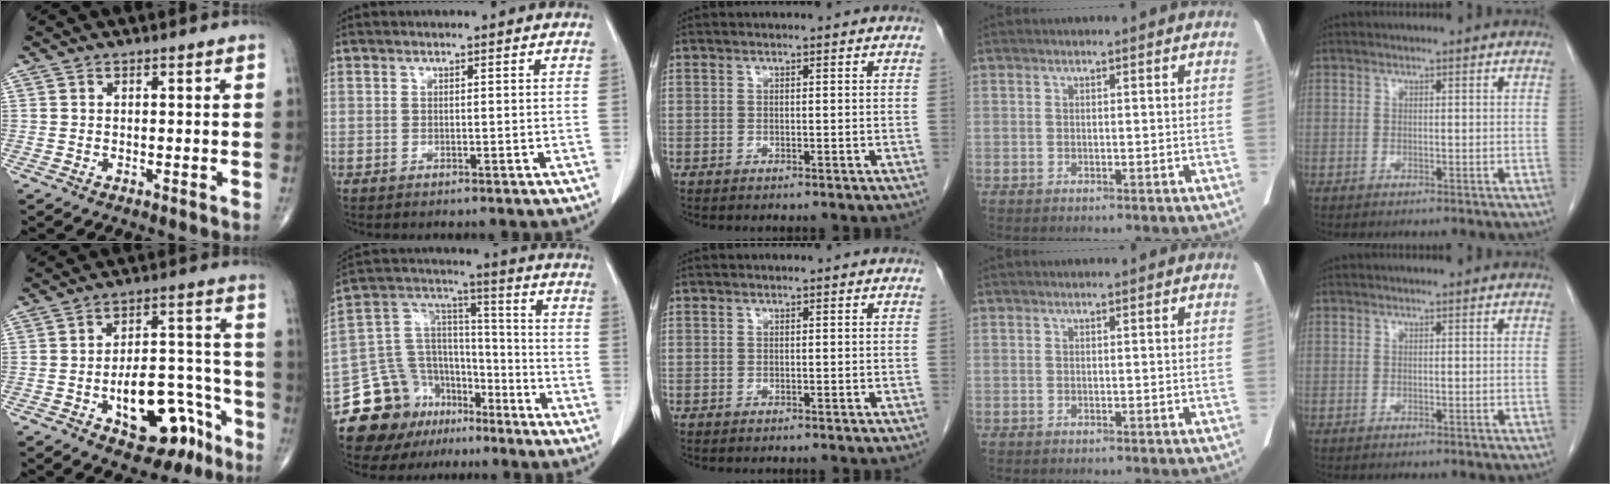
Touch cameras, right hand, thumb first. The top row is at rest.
{"thumb": {"total": 16.3, "force": [-7.6, 8.4, 11.8], "torque": [-0.131, 0.064, -0.098]}, "index": {"total": 17.5, "force": [-12.1, 11.7, 4.8], "torque": [-0.092, 0.096, -0.203]}}